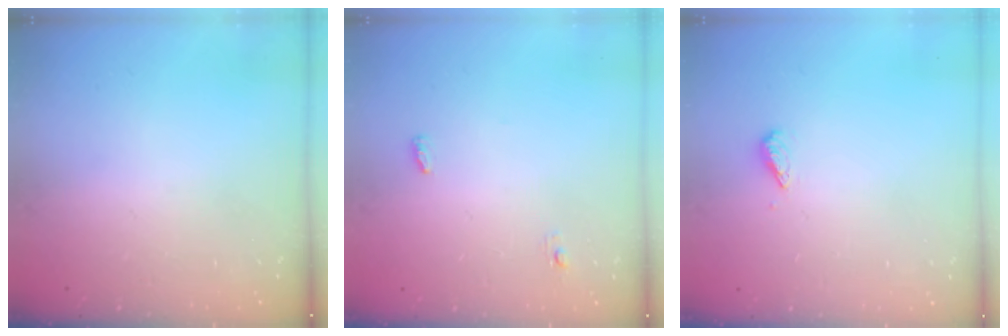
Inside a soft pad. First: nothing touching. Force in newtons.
{"total": 3.5, "press": 3.4, "slide": 0.9}
{"total": 3.0, "press": 2.9, "slide": 0.6}